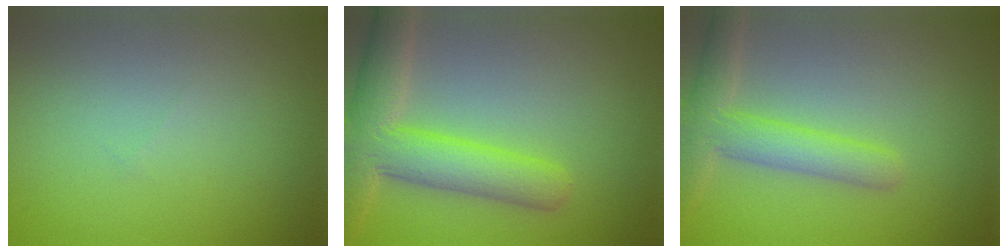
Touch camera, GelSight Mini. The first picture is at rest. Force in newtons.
{"total": 7.5, "press": 7.5, "slide": 0.4}
{"total": 4.7, "press": 4.7, "slide": 0.3}